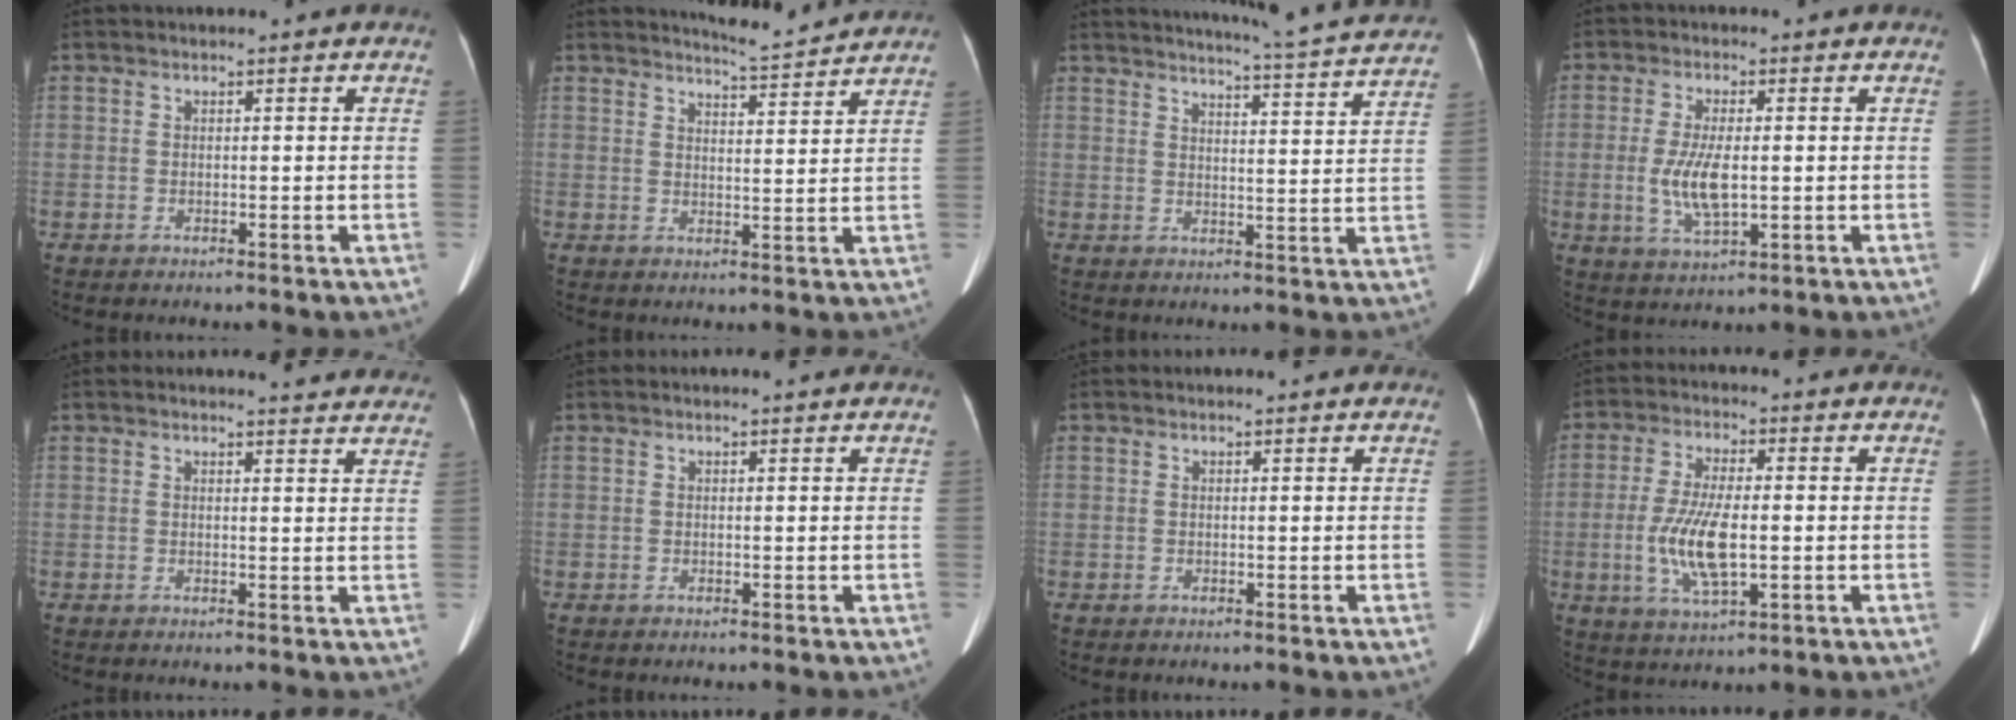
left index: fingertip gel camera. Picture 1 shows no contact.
{"total": 5.9, "force": [5.8, -0.7, 0.4], "torque": [-0.024, -0.008, 0.083]}
{"total": 14.9, "force": [14.2, -1.1, 4.5], "torque": [-0.081, -0.040, 0.171]}
{"total": 6.6, "force": [-0.5, 2.0, 6.2], "torque": [-0.136, -0.007, -0.004]}
{"total": 7.9, "force": [7.6, 0.7, 1.8], "torque": [-0.009, -0.011, 0.065]}
{"total": 0.9, "force": [0.8, -0.1, 0.3], "torque": [-0.010, 0.002, 0.013]}
{"total": 0.7, "force": [0.7, 0.0, 0.2], "torque": [-0.006, 0.004, 0.011]}
{"total": 9.1, "force": [-1.3, 2.5, 8.7], "torque": [-0.185, -0.005, -0.019]}